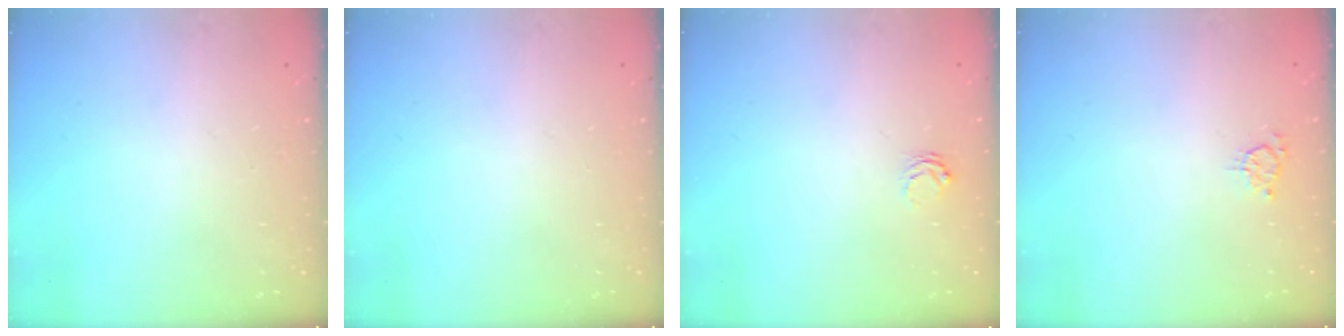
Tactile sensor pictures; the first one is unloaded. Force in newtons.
{"total": 0.0}
{"total": 2.5, "press": 2.5, "slide": 0.2}
{"total": 2.9, "press": 2.9, "slide": 0.5}